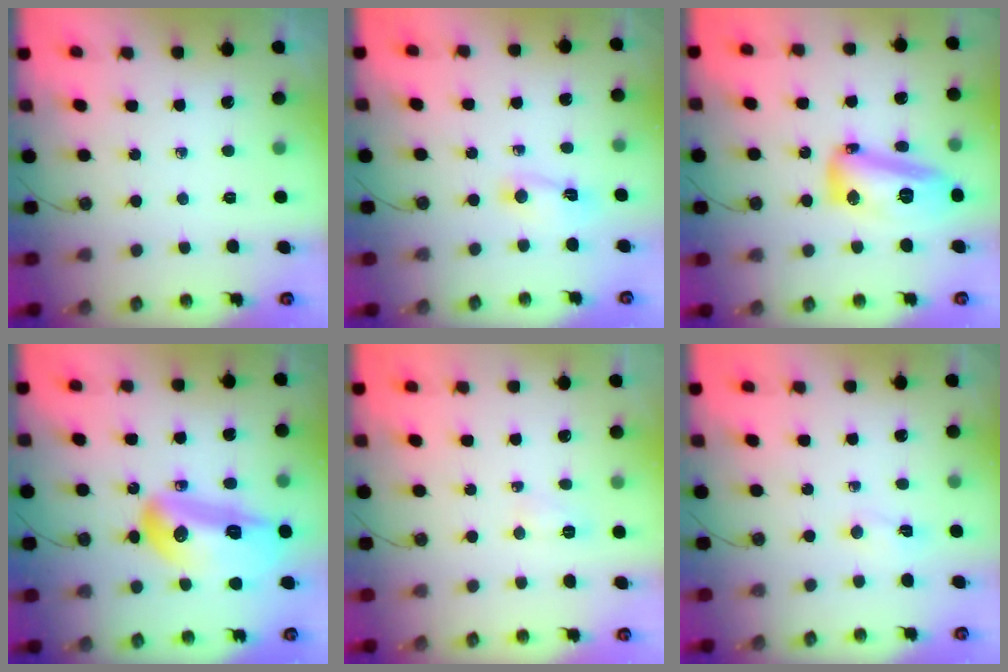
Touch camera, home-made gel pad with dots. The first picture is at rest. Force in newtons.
{"total": 2.3, "press": 2.3, "slide": 0.3}
{"total": 15.3, "press": 15.2, "slide": 1.5}
{"total": 18.3, "press": 18.1, "slide": 2.5}
{"total": 3.4, "press": 3.3, "slide": 0.6}
{"total": 2.0, "press": 1.9, "slide": 0.6}